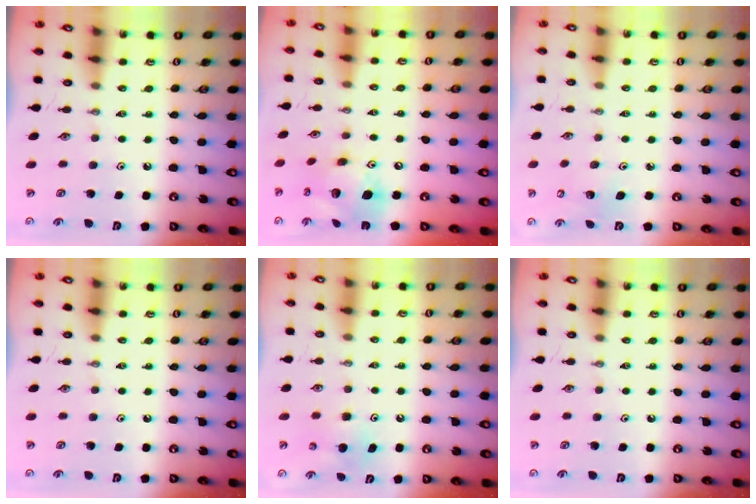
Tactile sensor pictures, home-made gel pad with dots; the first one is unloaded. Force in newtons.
{"total": 15.3, "press": 15.2, "slide": 1.4}
{"total": 3.4, "press": 3.4, "slide": 0.5}
{"total": 0.0}
{"total": 6.1, "press": 6.1, "slide": 0.5}
{"total": 0.0}